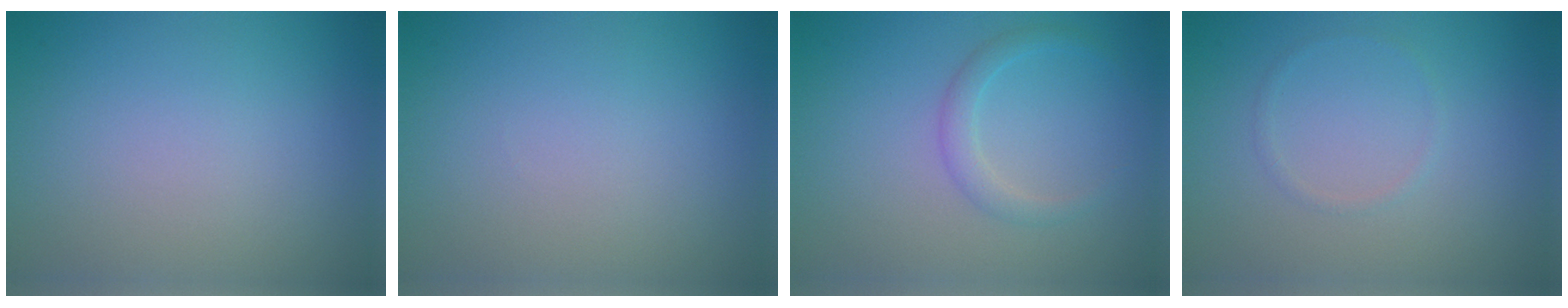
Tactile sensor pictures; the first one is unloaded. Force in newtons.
{"total": 0.0}
{"total": 1.7, "press": 1.7, "slide": 0.1}
{"total": 0.6, "press": 0.6, "slide": 0.1}